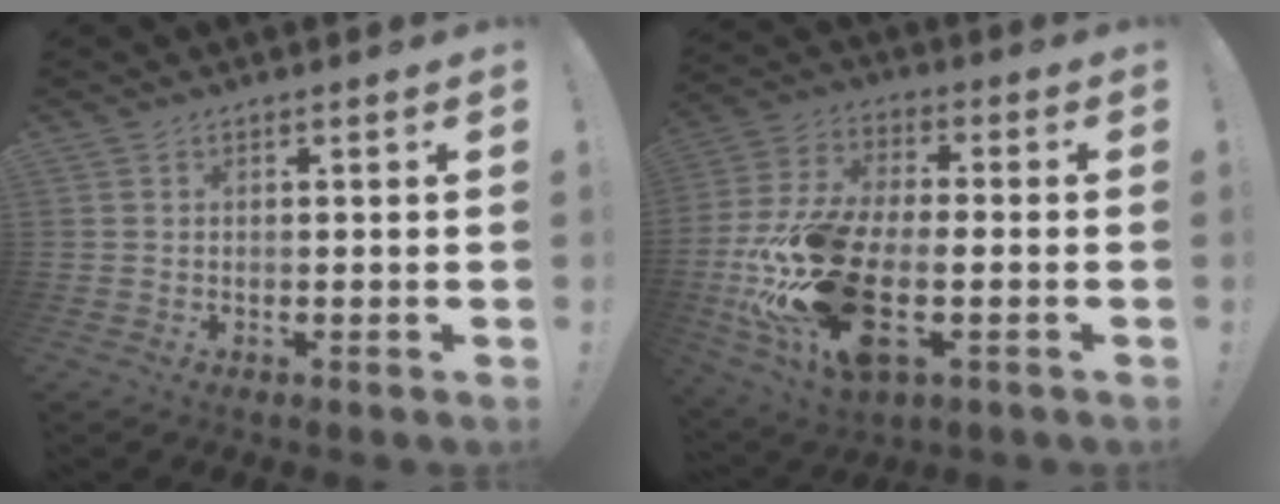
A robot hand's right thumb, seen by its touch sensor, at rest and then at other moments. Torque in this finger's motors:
{"motor_torque": [2.91, 2.09, 2.15, -0.61, 0.53]}